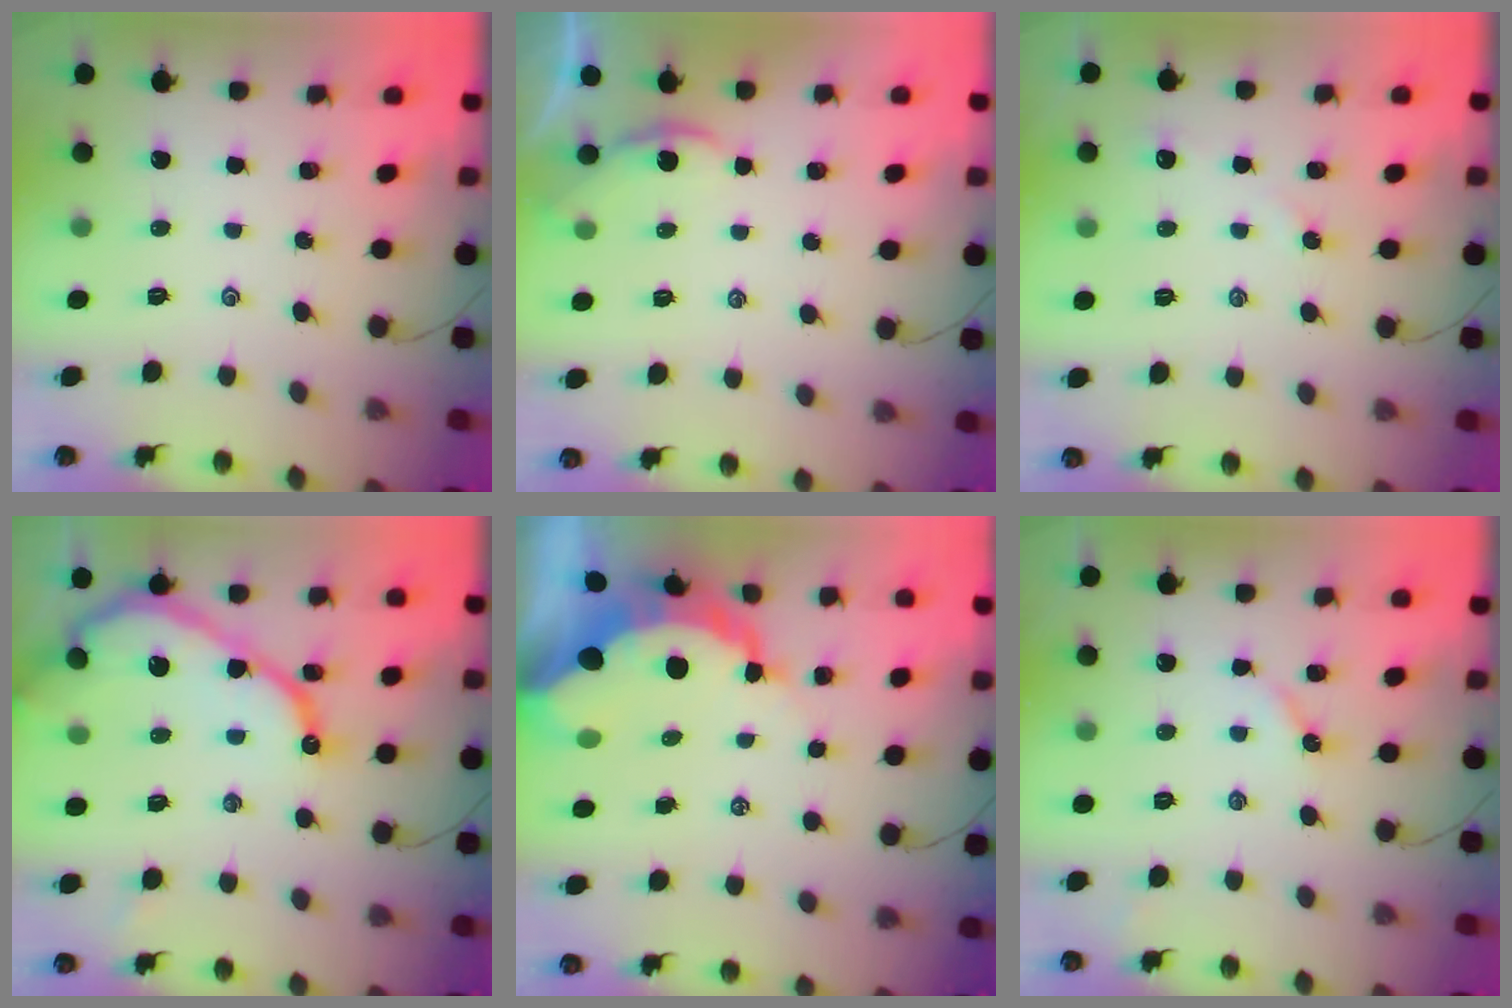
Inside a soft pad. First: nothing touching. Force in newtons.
{"total": 0.9, "press": 0.9, "slide": 0.1}
{"total": 2.9, "press": 2.8, "slide": 0.6}
{"total": 13.9, "press": 13.8, "slide": 1.3}
{"total": 12.6, "press": 12.5, "slide": 1.4}
{"total": 2.6, "press": 2.6, "slide": 0.4}